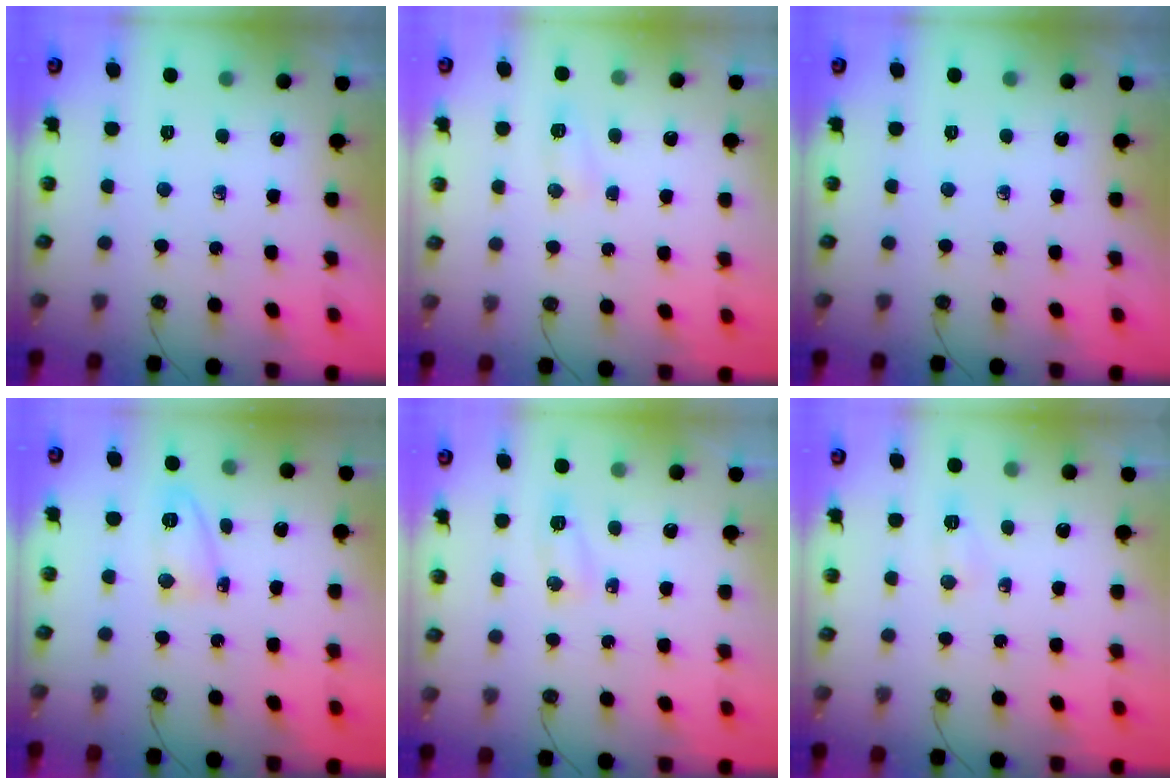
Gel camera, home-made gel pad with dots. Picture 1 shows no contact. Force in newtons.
{"total": 5.2, "press": 5.2, "slide": 0.6}
{"total": 0.0}
{"total": 5.7, "press": 5.7, "slide": 0.6}
{"total": 4.9, "press": 4.8, "slide": 0.9}
{"total": 13.2, "press": 6.4, "slide": 11.5}